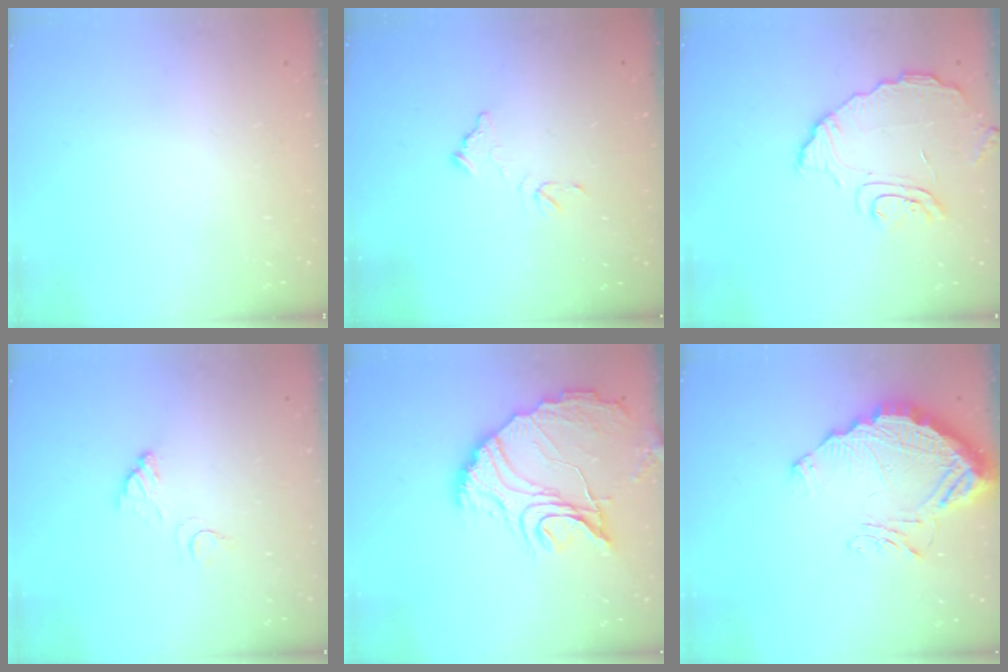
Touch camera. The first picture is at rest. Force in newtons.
{"total": 7.8, "press": 7.8, "slide": 0.5}
{"total": 10.3, "press": 10.3, "slide": 0.2}
{"total": 3.6, "press": 3.6, "slide": 0.3}
{"total": 17.9, "press": 17.9, "slide": 0.6}
{"total": 13.9, "press": 13.8, "slide": 1.0}